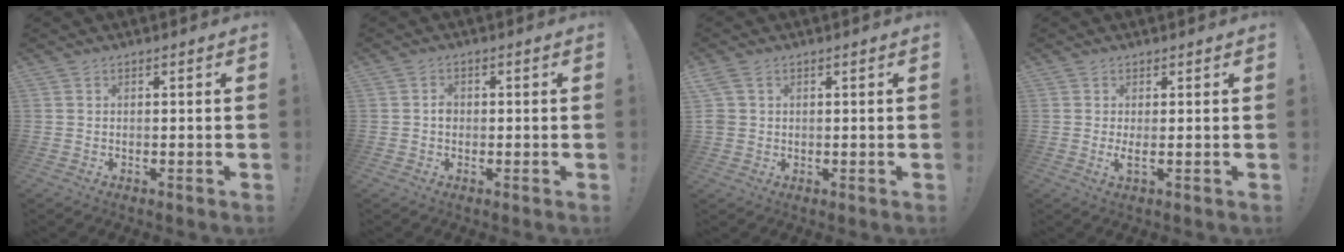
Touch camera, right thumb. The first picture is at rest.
{"total": 1.9, "force": [-0.5, 1.5, 1.1], "torque": [-0.015, 0.006, -0.012]}
{"total": 4.6, "force": [1.7, 3.5, 2.4], "torque": [-0.058, -0.003, 0.034]}
{"total": 2.4, "force": [0.6, -0.1, 2.4], "torque": [-0.031, -0.016, 0.009]}